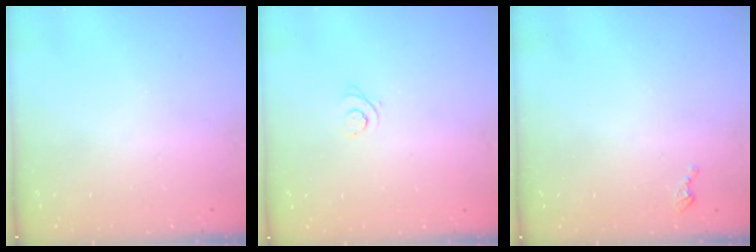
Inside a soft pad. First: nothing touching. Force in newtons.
{"total": 2.9, "press": 2.9, "slide": 0.3}
{"total": 2.3, "press": 2.3, "slide": 0.3}